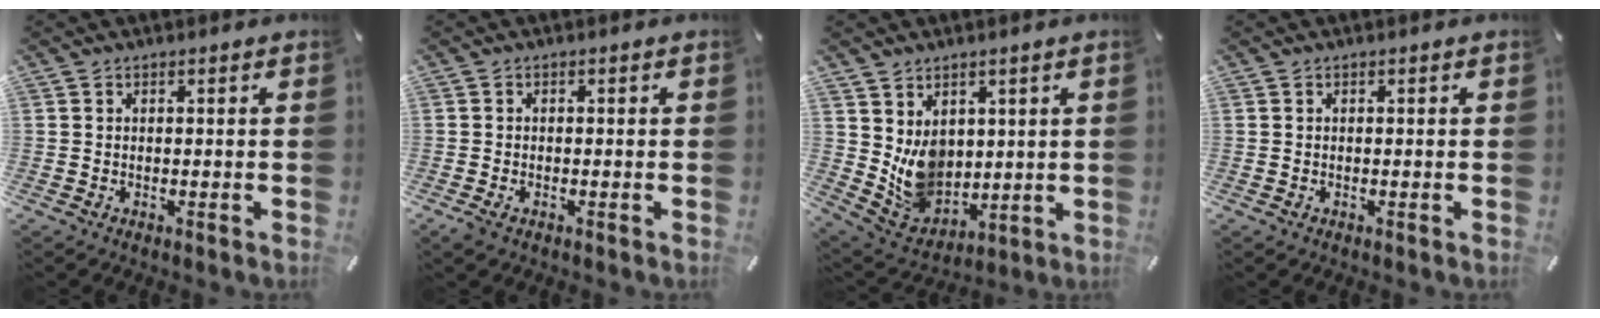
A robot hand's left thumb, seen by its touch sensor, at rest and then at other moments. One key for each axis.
{"total": 1.2, "fx": -0.6, "fy": 0.7, "fz": 0.7, "tx": -0.013, "ty": 0.001, "tz": -0.011}
{"total": 9.4, "fx": 3.1, "fy": 8.3, "fz": 3.4, "tx": -0.063, "ty": -0.037, "tz": 0.068}
{"total": 0.0}